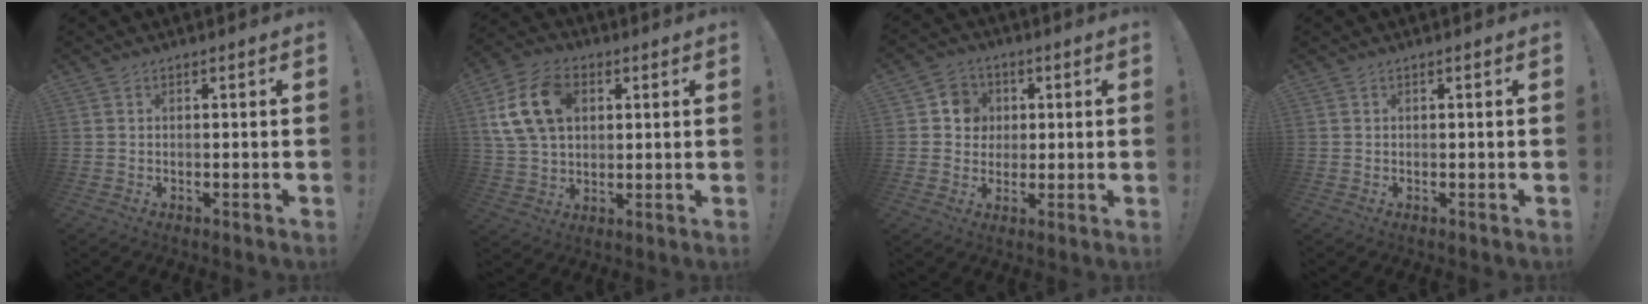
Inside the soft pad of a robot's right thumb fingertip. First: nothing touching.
{"total": 15.7, "force": [4.9, 11.1, 9.9], "torque": [-0.185, -0.005, 0.097]}
{"total": 7.6, "force": [1.2, 7.3, 1.8], "torque": [-0.024, -0.001, 0.026]}
{"total": 0.0}